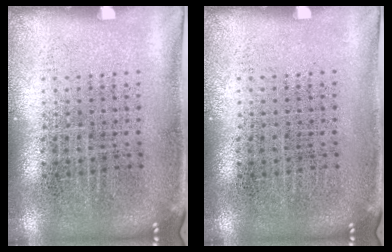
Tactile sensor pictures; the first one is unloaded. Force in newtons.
{"total": 0.0}